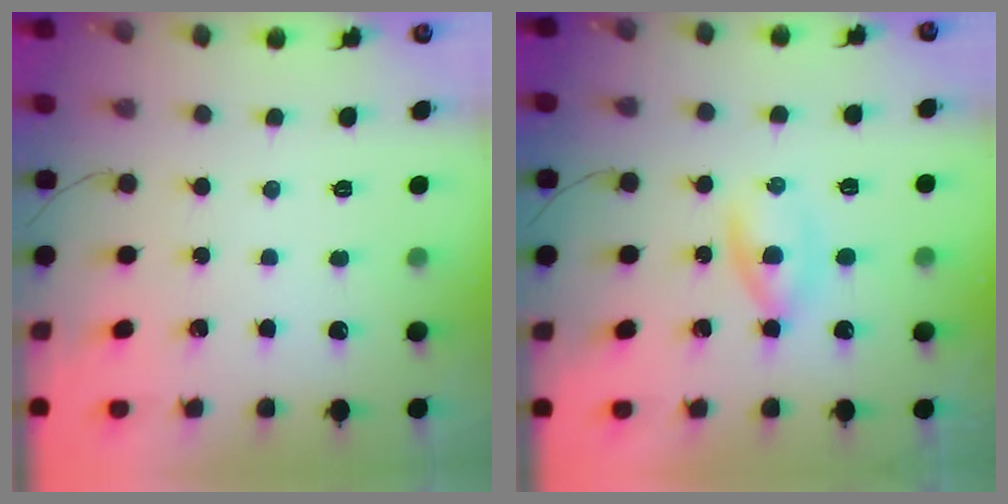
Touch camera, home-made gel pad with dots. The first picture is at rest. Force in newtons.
{"total": 3.0, "press": 2.8, "slide": 1.2}